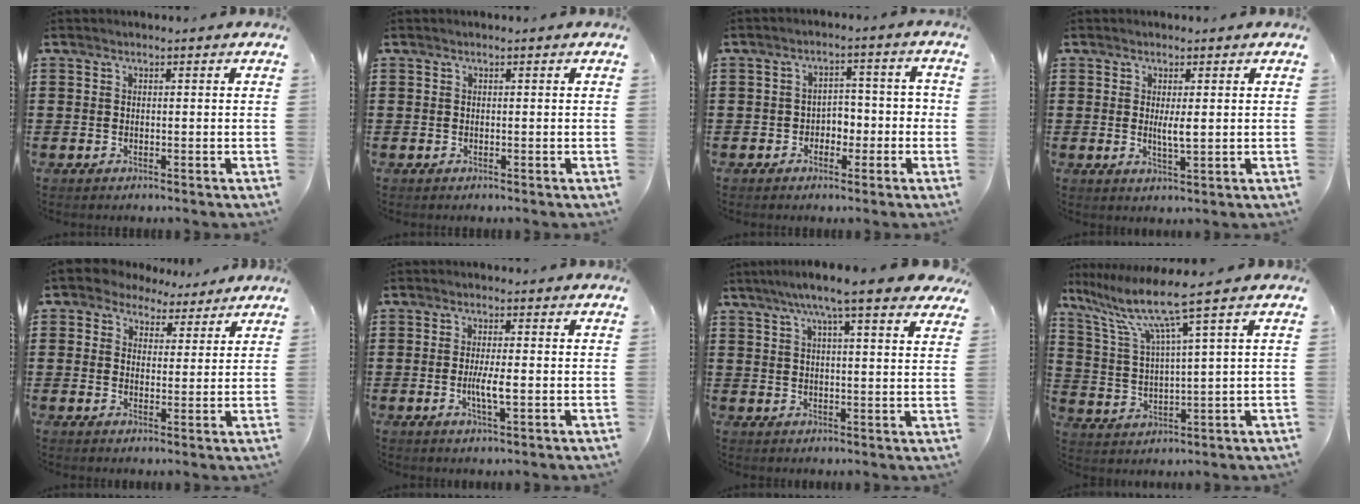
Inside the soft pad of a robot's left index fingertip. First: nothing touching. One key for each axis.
{"total": 0.0}
{"total": 3.4, "fx": -1.9, "fy": 2.5, "fz": 1.4, "tx": -0.035, "ty": 0.008, "tz": -0.043}
{"total": 2.9, "fx": 0.4, "fy": 0.5, "fz": 2.9, "tx": -0.055, "ty": -0.002, "tz": 0.006}
{"total": 3.8, "fx": 3.1, "fy": 2.3, "fz": 0.3, "tx": -0.025, "ty": -0.002, "tz": 0.056}
{"total": 3.9, "fx": -0.7, "fy": 0.7, "fz": 3.8, "tx": -0.073, "ty": -0.003, "tz": -0.016}
{"total": 7.7, "fx": 5.9, "fy": 0.5, "fz": 4.8, "tx": -0.103, "ty": -0.009, "tz": 0.100}
{"total": 8.8, "fx": 6.0, "fy": -0.3, "fz": 6.4, "tx": -0.147, "ty": -0.028, "tz": 0.098}